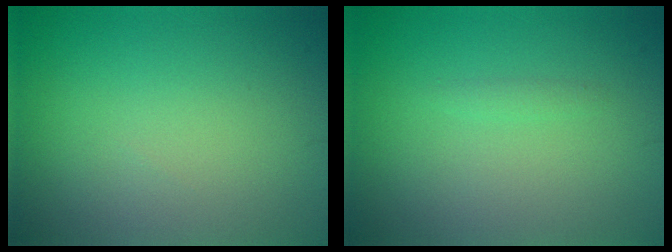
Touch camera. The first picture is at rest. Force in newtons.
{"total": 0.6, "press": 0.6, "slide": 0.1}